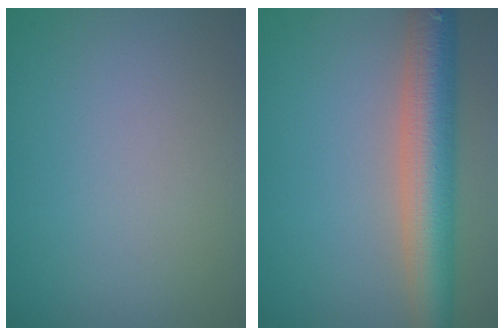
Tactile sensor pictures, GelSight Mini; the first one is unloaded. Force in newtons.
{"total": 7.4, "press": 7.4, "slide": 0.4}